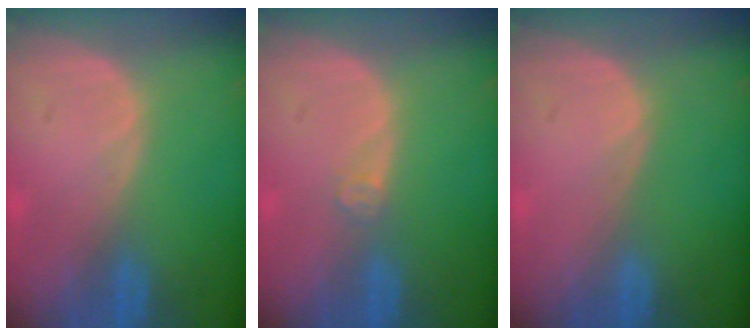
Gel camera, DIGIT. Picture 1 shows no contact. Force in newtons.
{"total": 1.5, "press": 1.2, "slide": 0.9}
{"total": 0.0}